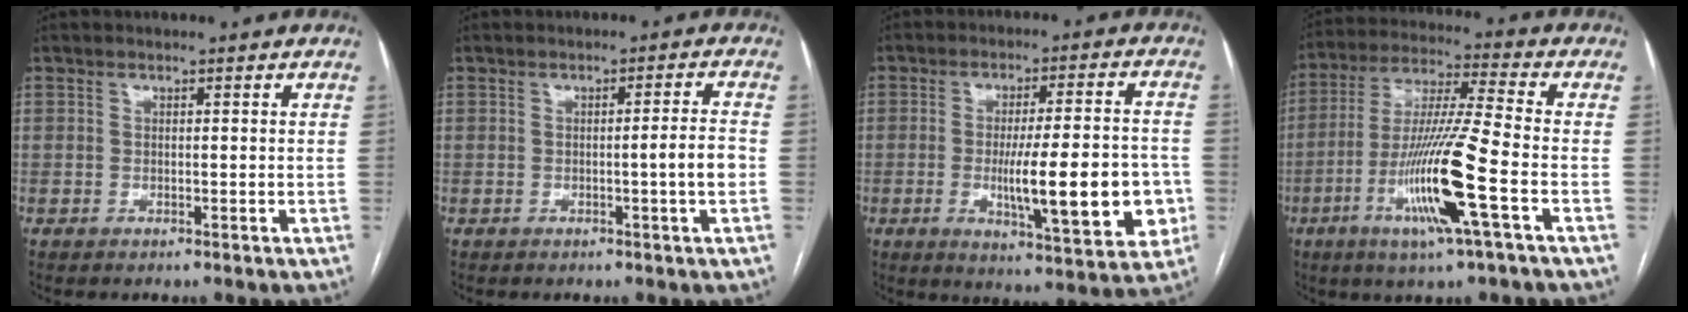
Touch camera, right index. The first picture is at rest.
{"total": 3.6, "force": [-0.9, -0.6, 3.5], "torque": [-0.047, -0.001, -0.014]}
{"total": 15.9, "force": [-3.2, 2.7, 15.3], "torque": [-0.223, -0.004, -0.038]}
{"total": 15.2, "force": [-5.3, -0.6, 14.2], "torque": [-0.286, -0.016, -0.105]}